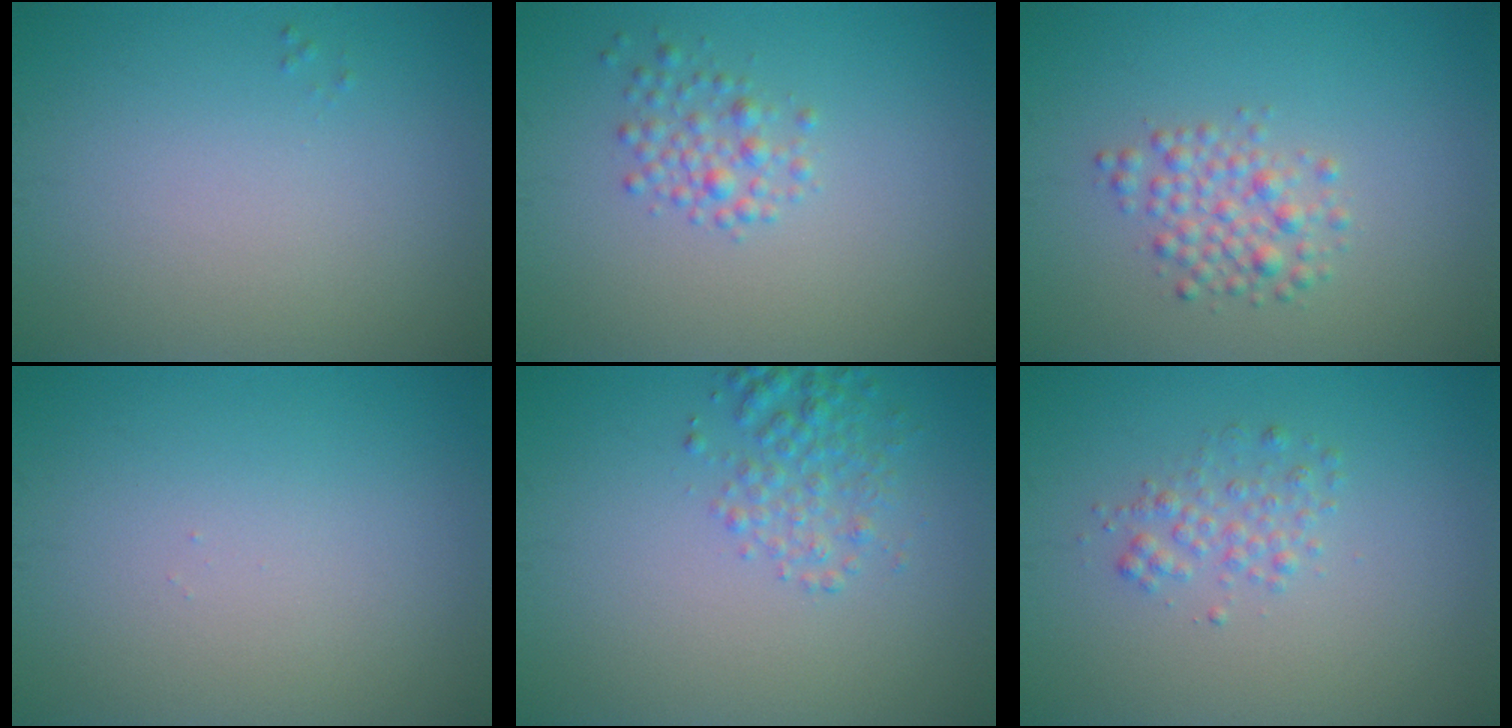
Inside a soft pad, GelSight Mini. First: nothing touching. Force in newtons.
{"total": 1.9, "press": 1.9, "slide": 0.1}
{"total": 2.6, "press": 2.6, "slide": 0.1}
{"total": 0.0}
{"total": 2.6, "press": 2.6, "slide": 0.1}
{"total": 1.7, "press": 1.7, "slide": 0.0}